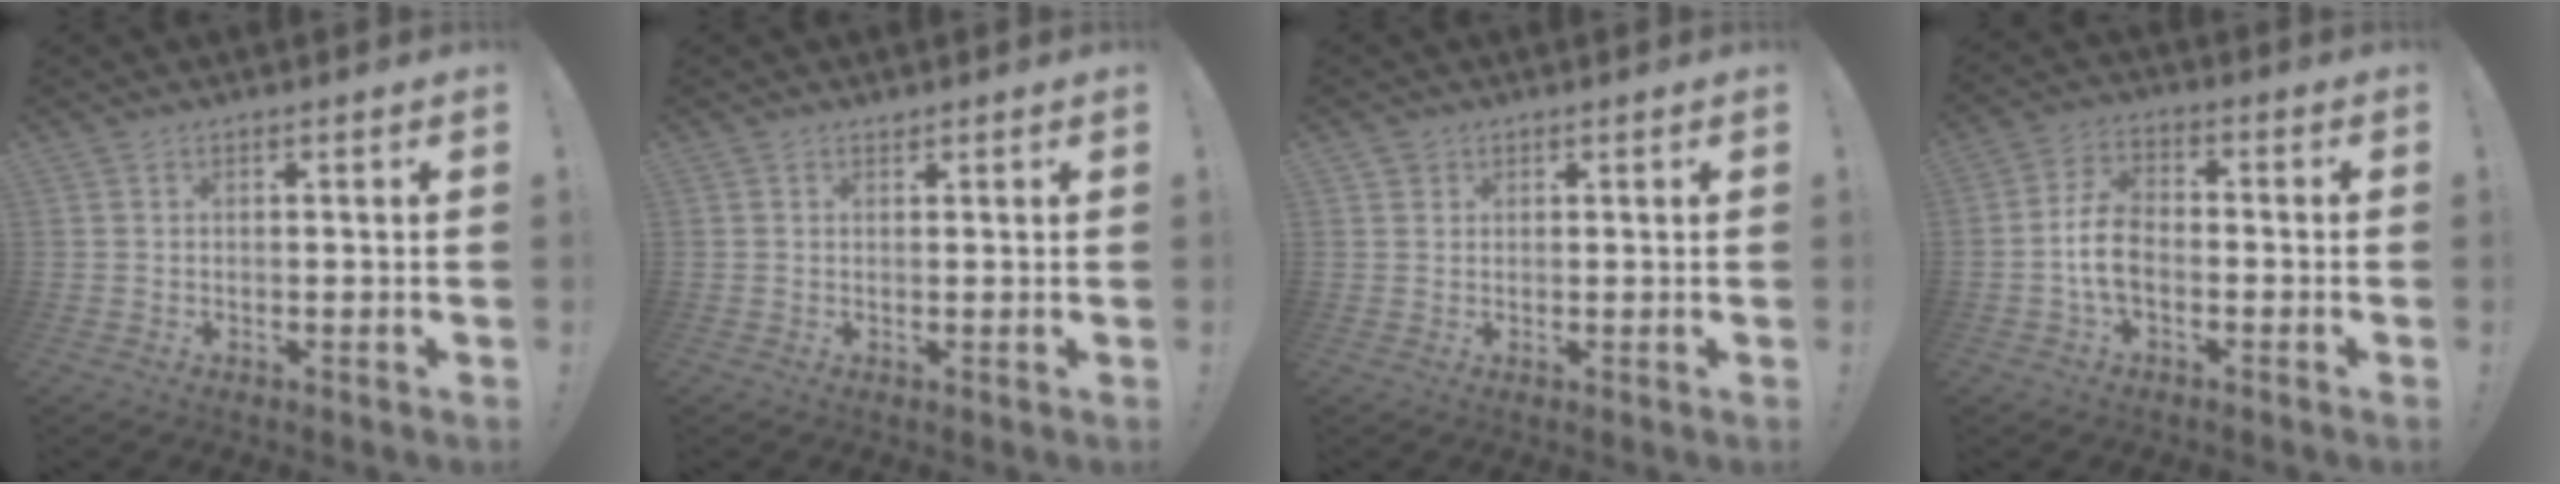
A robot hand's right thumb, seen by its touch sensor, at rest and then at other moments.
{"total": 0.8, "force": [0.8, 0.0, 0.0], "torque": [0.014, -0.009, 0.013]}
{"total": 1.4, "force": [1.0, 0.9, 0.2], "torque": [0.001, -0.004, 0.017]}
{"total": 9.0, "force": [-2.2, 5.7, 6.6], "torque": [-0.130, 0.012, -0.037]}